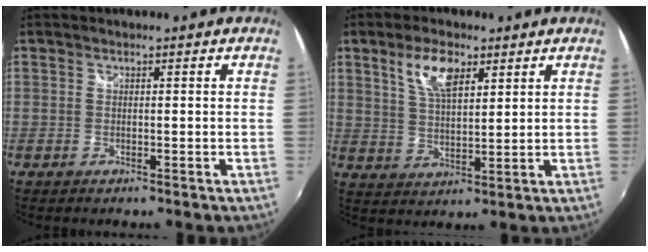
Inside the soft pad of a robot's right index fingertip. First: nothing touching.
{"total": 7.5, "force": [4.1, 3.2, 5.5], "torque": [-0.103, 0.009, 0.079]}